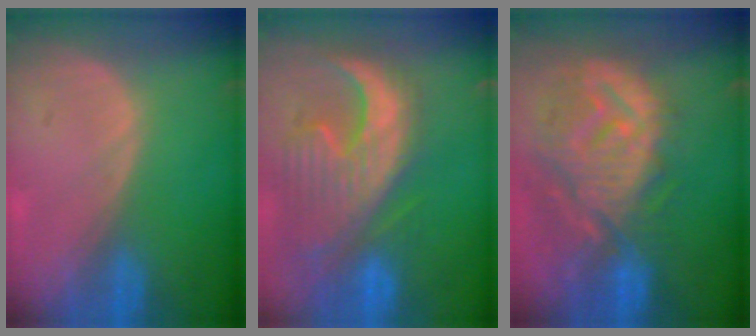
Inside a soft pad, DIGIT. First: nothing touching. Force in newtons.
{"total": 13.6, "press": 11.5, "slide": 7.2}
{"total": 12.5, "press": 11.1, "slide": 5.7}